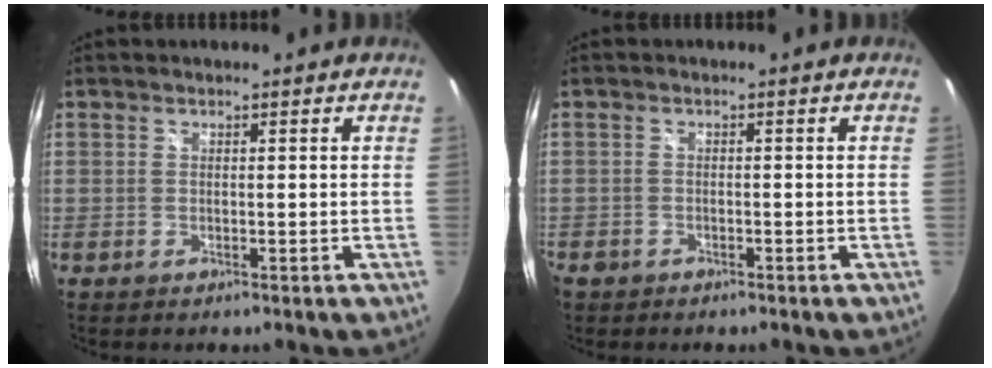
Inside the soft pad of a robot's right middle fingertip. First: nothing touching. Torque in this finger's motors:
{"motor_torque": [-0.46, -0.36, -0.04, -0.01]}